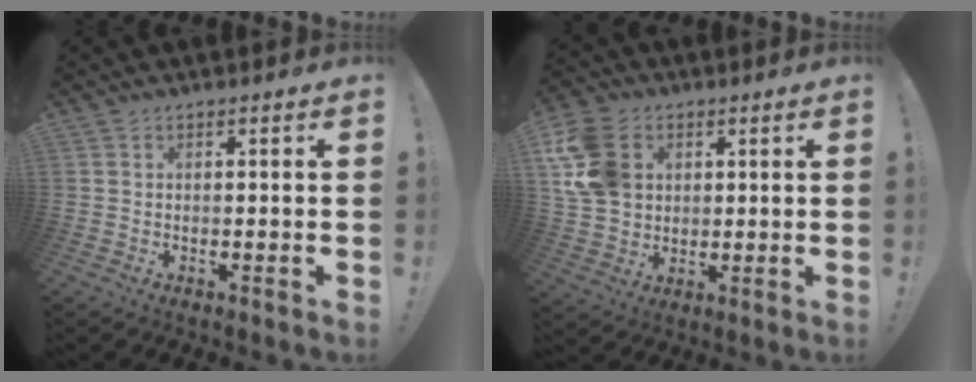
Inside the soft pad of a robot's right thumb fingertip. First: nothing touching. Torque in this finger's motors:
{"motor_torque": [0.98, 1.00, 1.07, 0.24, 0.09]}